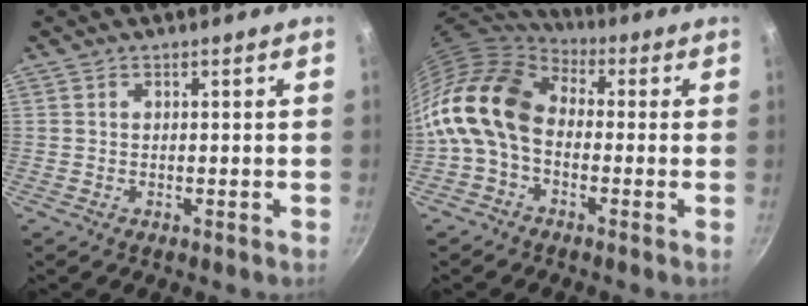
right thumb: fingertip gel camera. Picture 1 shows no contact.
{"total": 16.2, "force": [-1.0, 11.3, 11.7], "torque": [-0.211, 0.034, -0.040]}